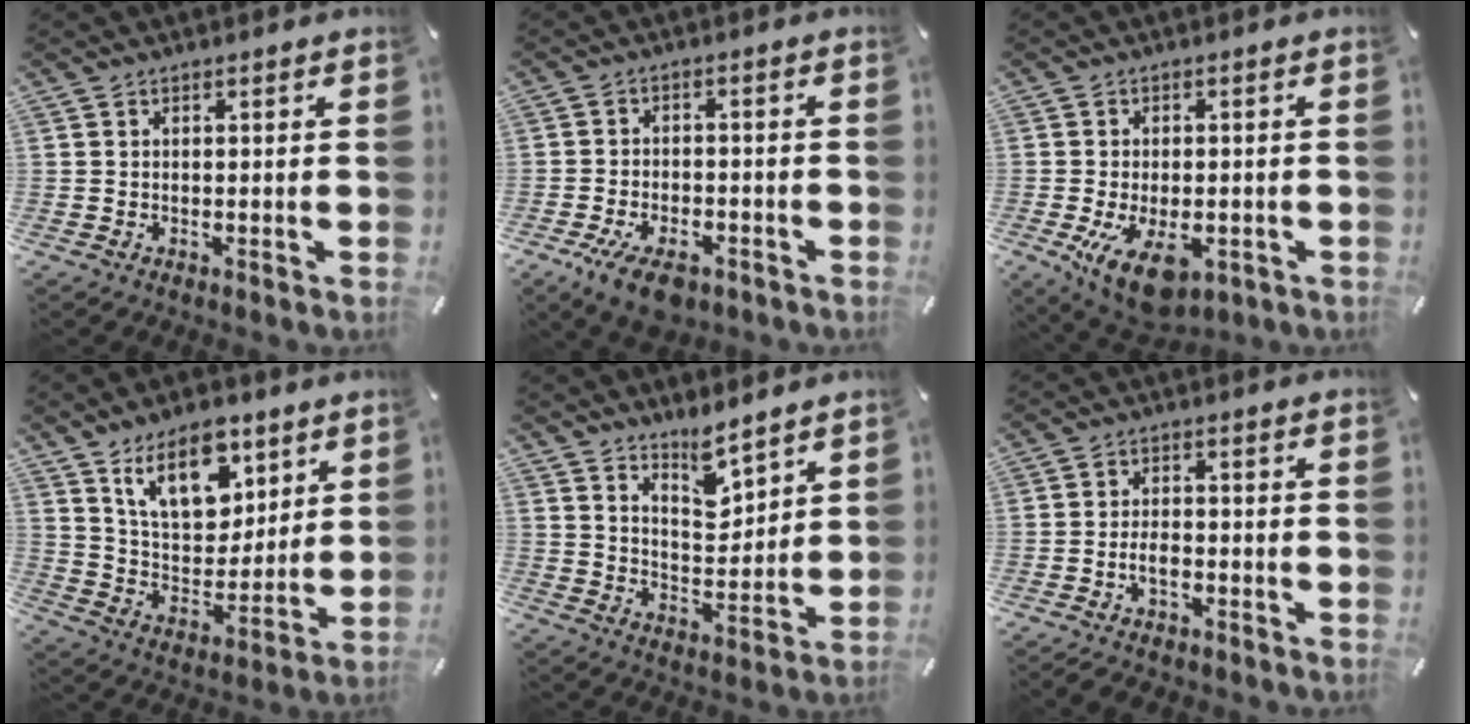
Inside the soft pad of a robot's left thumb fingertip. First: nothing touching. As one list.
[{"total": 7.2, "force": [-4.3, 3.8, 4.3], "torque": [-0.089, 0.016, -0.077]}, {"total": 10.6, "force": [-3.7, 5.7, 8.2], "torque": [-0.162, 0.000, -0.061]}, {"total": 15.3, "force": [9.3, 9.0, 8.2], "torque": [-0.125, -0.042, 0.169]}, {"total": 7.9, "force": [6.9, 3.1, 2.3], "torque": [-0.032, -0.056, 0.125]}, {"total": 4.3, "force": [-2.1, 2.3, 3.0], "torque": [-0.057, 0.011, -0.039]}]